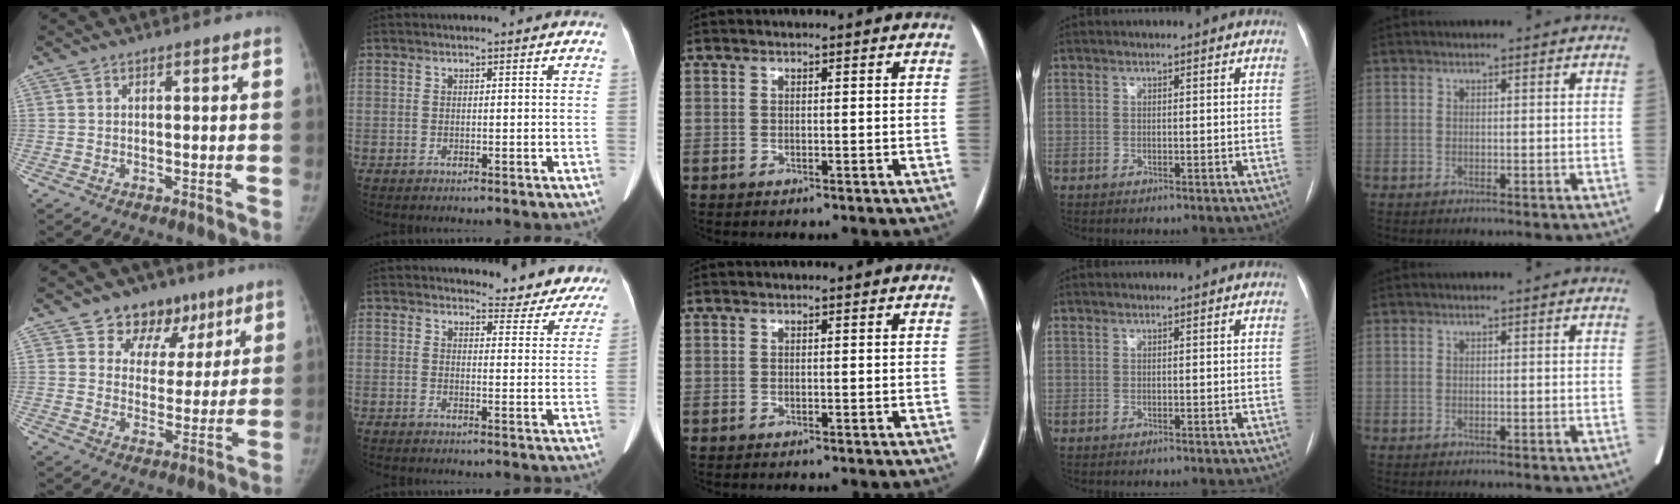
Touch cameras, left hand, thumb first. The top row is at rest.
{"thumb": {"total": 11.2, "force": [6.8, 8.4, 3.2], "torque": [0.008, -0.017, 0.101]}, "index": {"total": 10.0, "force": [9.6, 2.6, 0.3], "torque": [0.029, -0.032, 0.081]}}